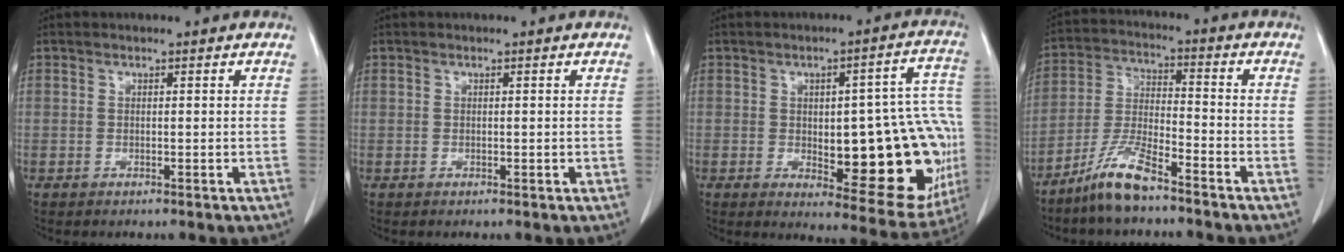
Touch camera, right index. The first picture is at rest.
{"total": 0.0}
{"total": 21.9, "force": [-2.4, 7.1, 20.6], "torque": [-0.174, 0.028, -0.002]}
{"total": 8.5, "force": [-6.5, 1.1, 5.3], "torque": [-0.114, -0.014, -0.129]}